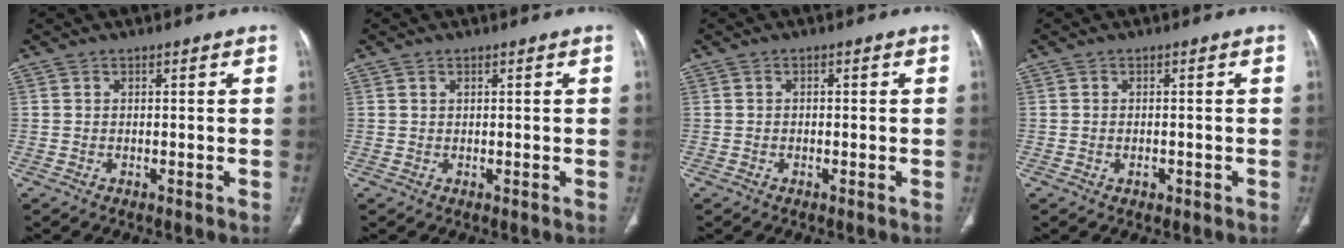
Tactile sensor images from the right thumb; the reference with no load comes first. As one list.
[{"total": 0.5, "force": [0.3, 0.3, 0.3], "torque": [-0.005, -0.001, 0.006]}, {"total": 0.6, "force": [-0.1, 0.4, 0.4], "torque": [-0.007, 0.002, -0.003]}, {"total": 1.3, "force": [-0.5, 0.9, 0.8], "torque": [-0.013, 0.005, -0.004]}]